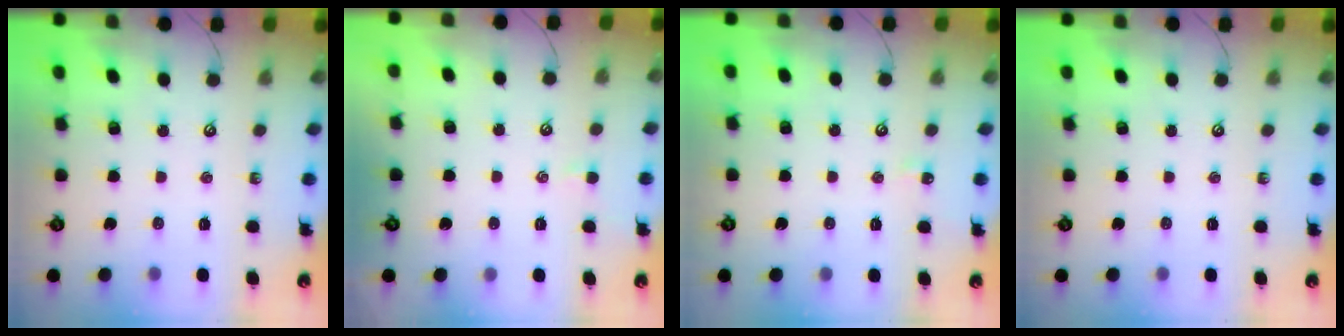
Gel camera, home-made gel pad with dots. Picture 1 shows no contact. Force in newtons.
{"total": 1.2, "press": 1.1, "slide": 0.4}
{"total": 3.9, "press": 3.8, "slide": 0.6}
{"total": 0.0}